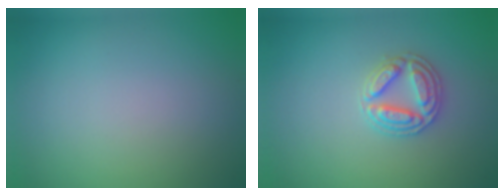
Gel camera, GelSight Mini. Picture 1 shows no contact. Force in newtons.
{"total": 2.9, "press": 2.9, "slide": 0.2}